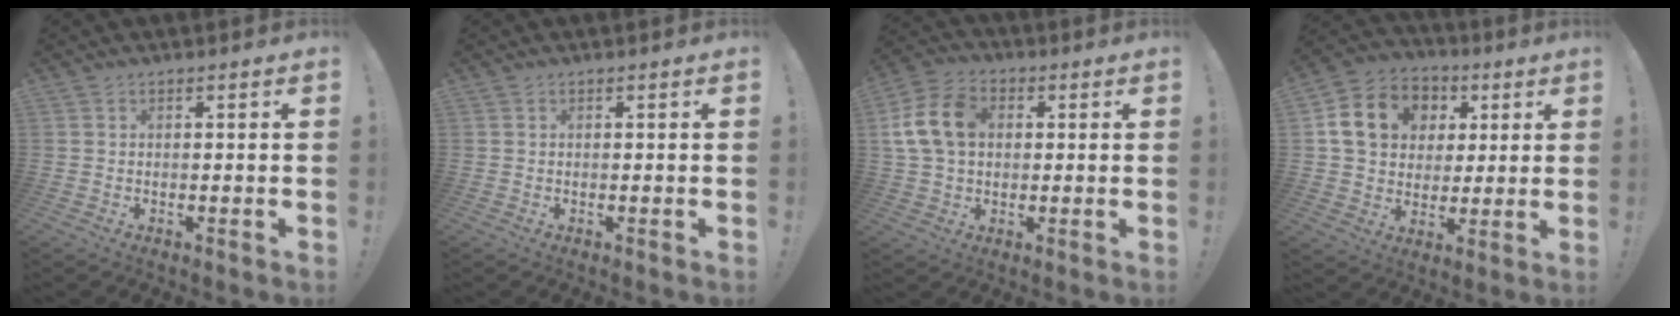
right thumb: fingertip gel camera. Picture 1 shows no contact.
{"total": 0.0}
{"total": 13.8, "force": [2.6, 10.3, 8.8], "torque": [-0.162, 0.007, 0.053]}
{"total": 14.8, "force": [4.3, 12.3, 7.0], "torque": [-0.099, -0.002, 0.092]}